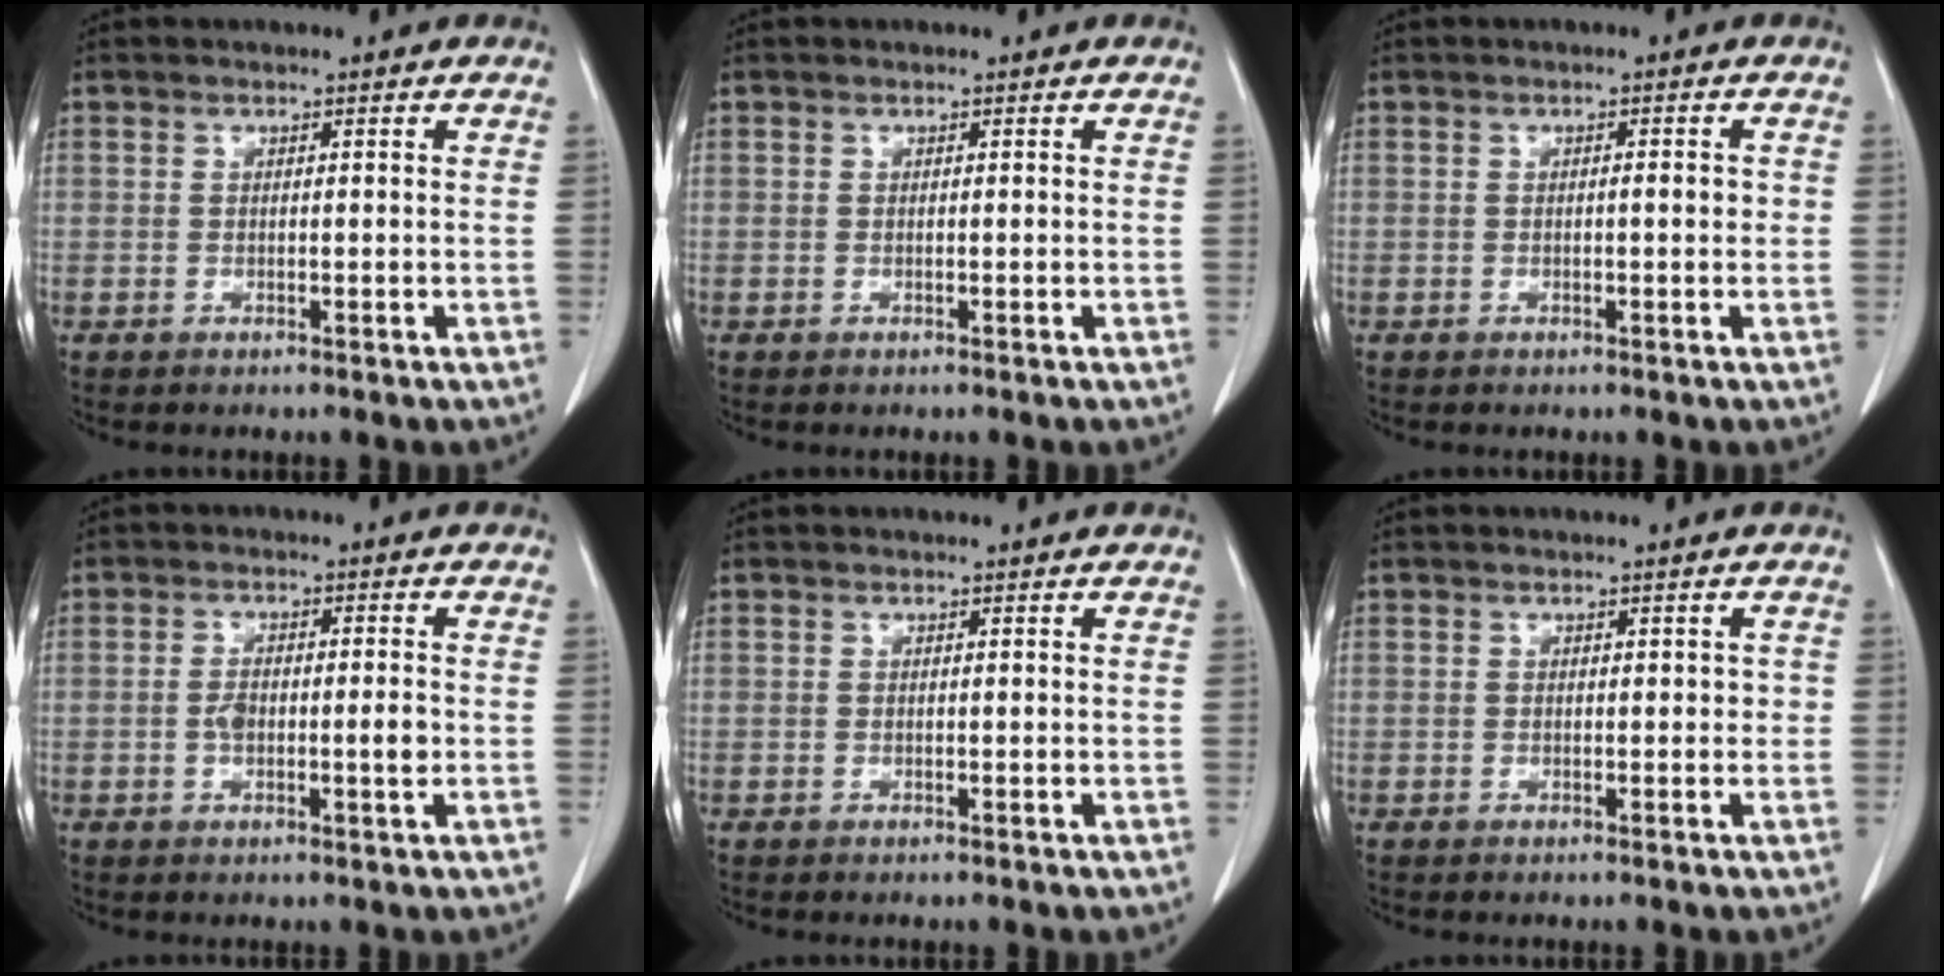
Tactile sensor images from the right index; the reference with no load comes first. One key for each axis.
{"total": 0.0}
{"total": 1.5, "fx": -0.1, "fy": 0.3, "fz": 1.5, "tx": -0.020, "ty": 0.003, "tz": -0.003}
{"total": 4.5, "fx": -0.7, "fy": 1.4, "fz": 4.3, "tx": -0.081, "ty": 0.003, "tz": -0.011}
{"total": 0.0}
{"total": 1.0, "fx": 0.0, "fy": 0.7, "fz": 0.7, "tx": -0.009, "ty": 0.009, "tz": 0.001}